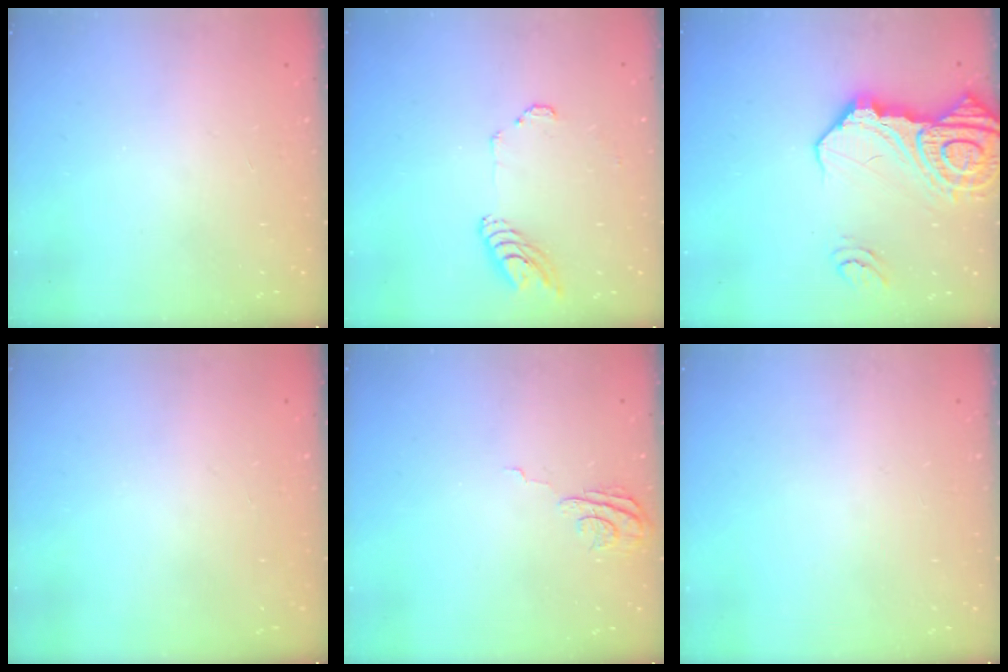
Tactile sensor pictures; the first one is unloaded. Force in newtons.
{"total": 8.8, "press": 8.8, "slide": 0.9}
{"total": 22.2, "press": 22.0, "slide": 2.6}
{"total": 0.0}
{"total": 5.7, "press": 5.7, "slide": 0.6}
{"total": 0.0}